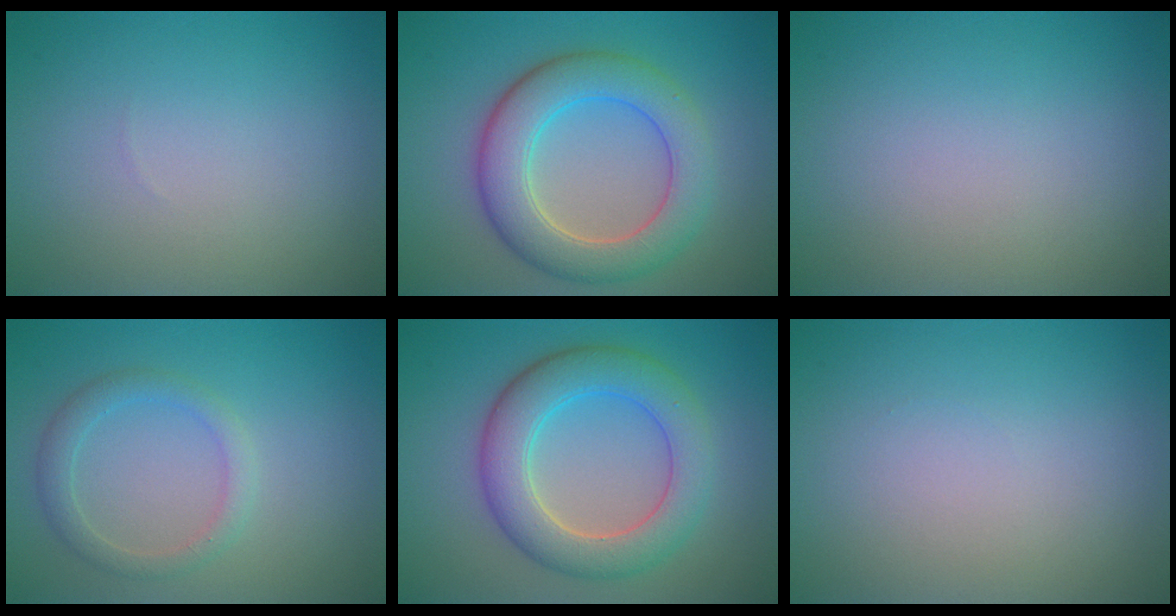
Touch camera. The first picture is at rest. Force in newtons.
{"total": 6.8, "press": 6.8, "slide": 0.2}
{"total": 0.0}
{"total": 2.2, "press": 2.2, "slide": 0.1}
{"total": 6.5, "press": 6.5, "slide": 0.3}
{"total": 0.0}